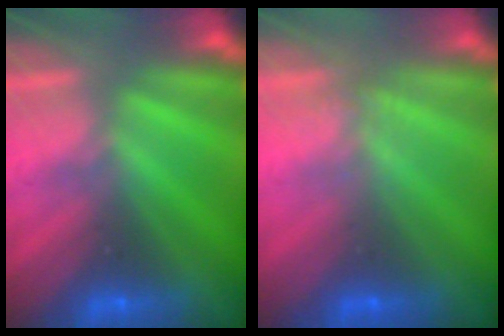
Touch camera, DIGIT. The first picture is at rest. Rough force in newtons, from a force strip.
{"total": 1.1}